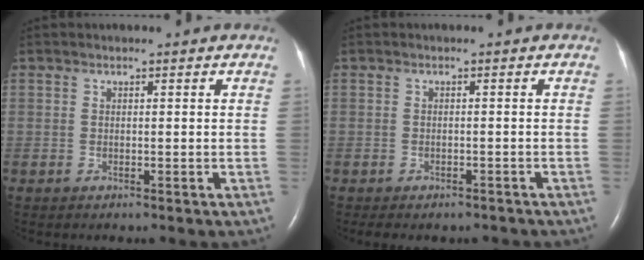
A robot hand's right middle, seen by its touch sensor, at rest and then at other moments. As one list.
[{"total": 5.6, "force": [-4.8, 2.2, 1.8], "torque": [-0.020, 0.002, -0.055]}]